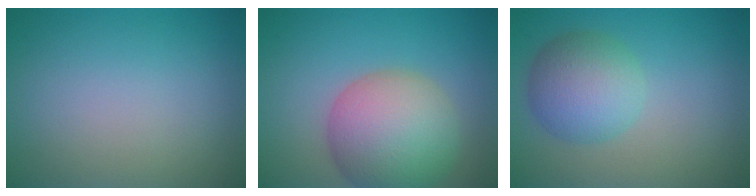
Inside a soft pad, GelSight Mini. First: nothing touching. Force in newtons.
{"total": 9.2, "press": 9.2, "slide": 0.6}
{"total": 5.2, "press": 5.2, "slide": 0.2}